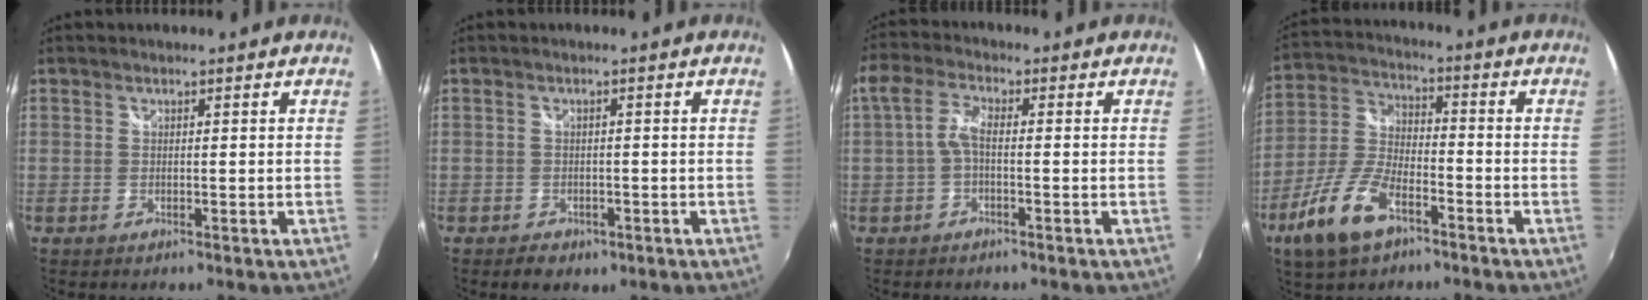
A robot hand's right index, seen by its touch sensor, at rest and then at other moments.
{"total": 3.9, "force": [-2.2, 2.7, 1.6], "torque": [-0.043, -0.006, -0.030]}
{"total": 4.0, "force": [-0.9, 1.4, 3.7], "torque": [-0.087, 0.013, -0.023]}
{"total": 13.0, "force": [-7.5, 5.8, 8.9], "torque": [-0.204, -0.006, -0.146]}